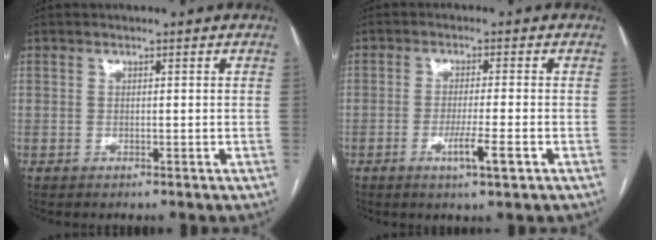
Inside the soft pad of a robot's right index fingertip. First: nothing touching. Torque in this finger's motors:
{"motor_torque": [0.10, -0.13, 0.24, 0.03]}